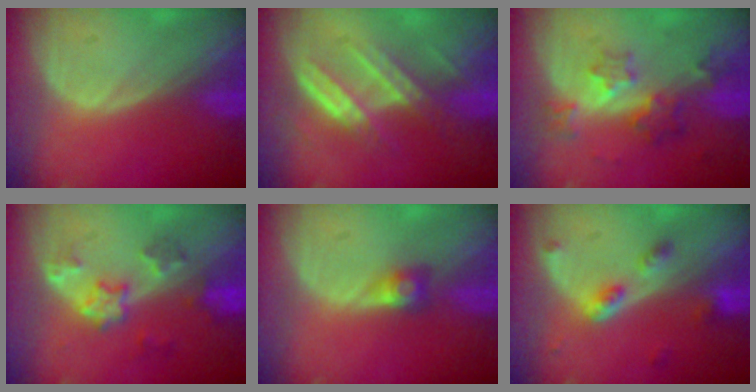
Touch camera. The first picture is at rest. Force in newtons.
{"total": 6.8, "press": 6.4, "slide": 2.3}
{"total": 5.9, "press": 5.4, "slide": 2.4}
{"total": 6.0, "press": 5.5, "slide": 2.6}
{"total": 2.6, "press": 2.3, "slide": 1.0}
{"total": 4.2, "press": 4.2, "slide": 0.5}